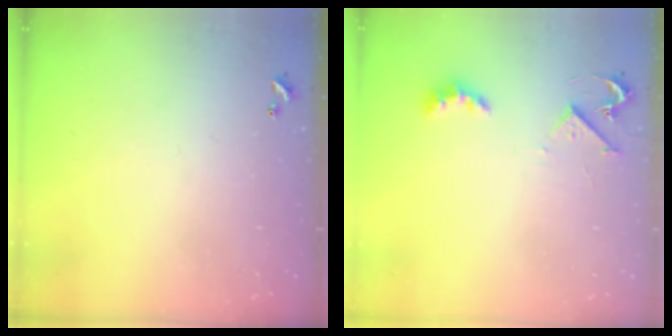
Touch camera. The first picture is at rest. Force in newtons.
{"total": 3.6, "press": 3.5, "slide": 0.6}